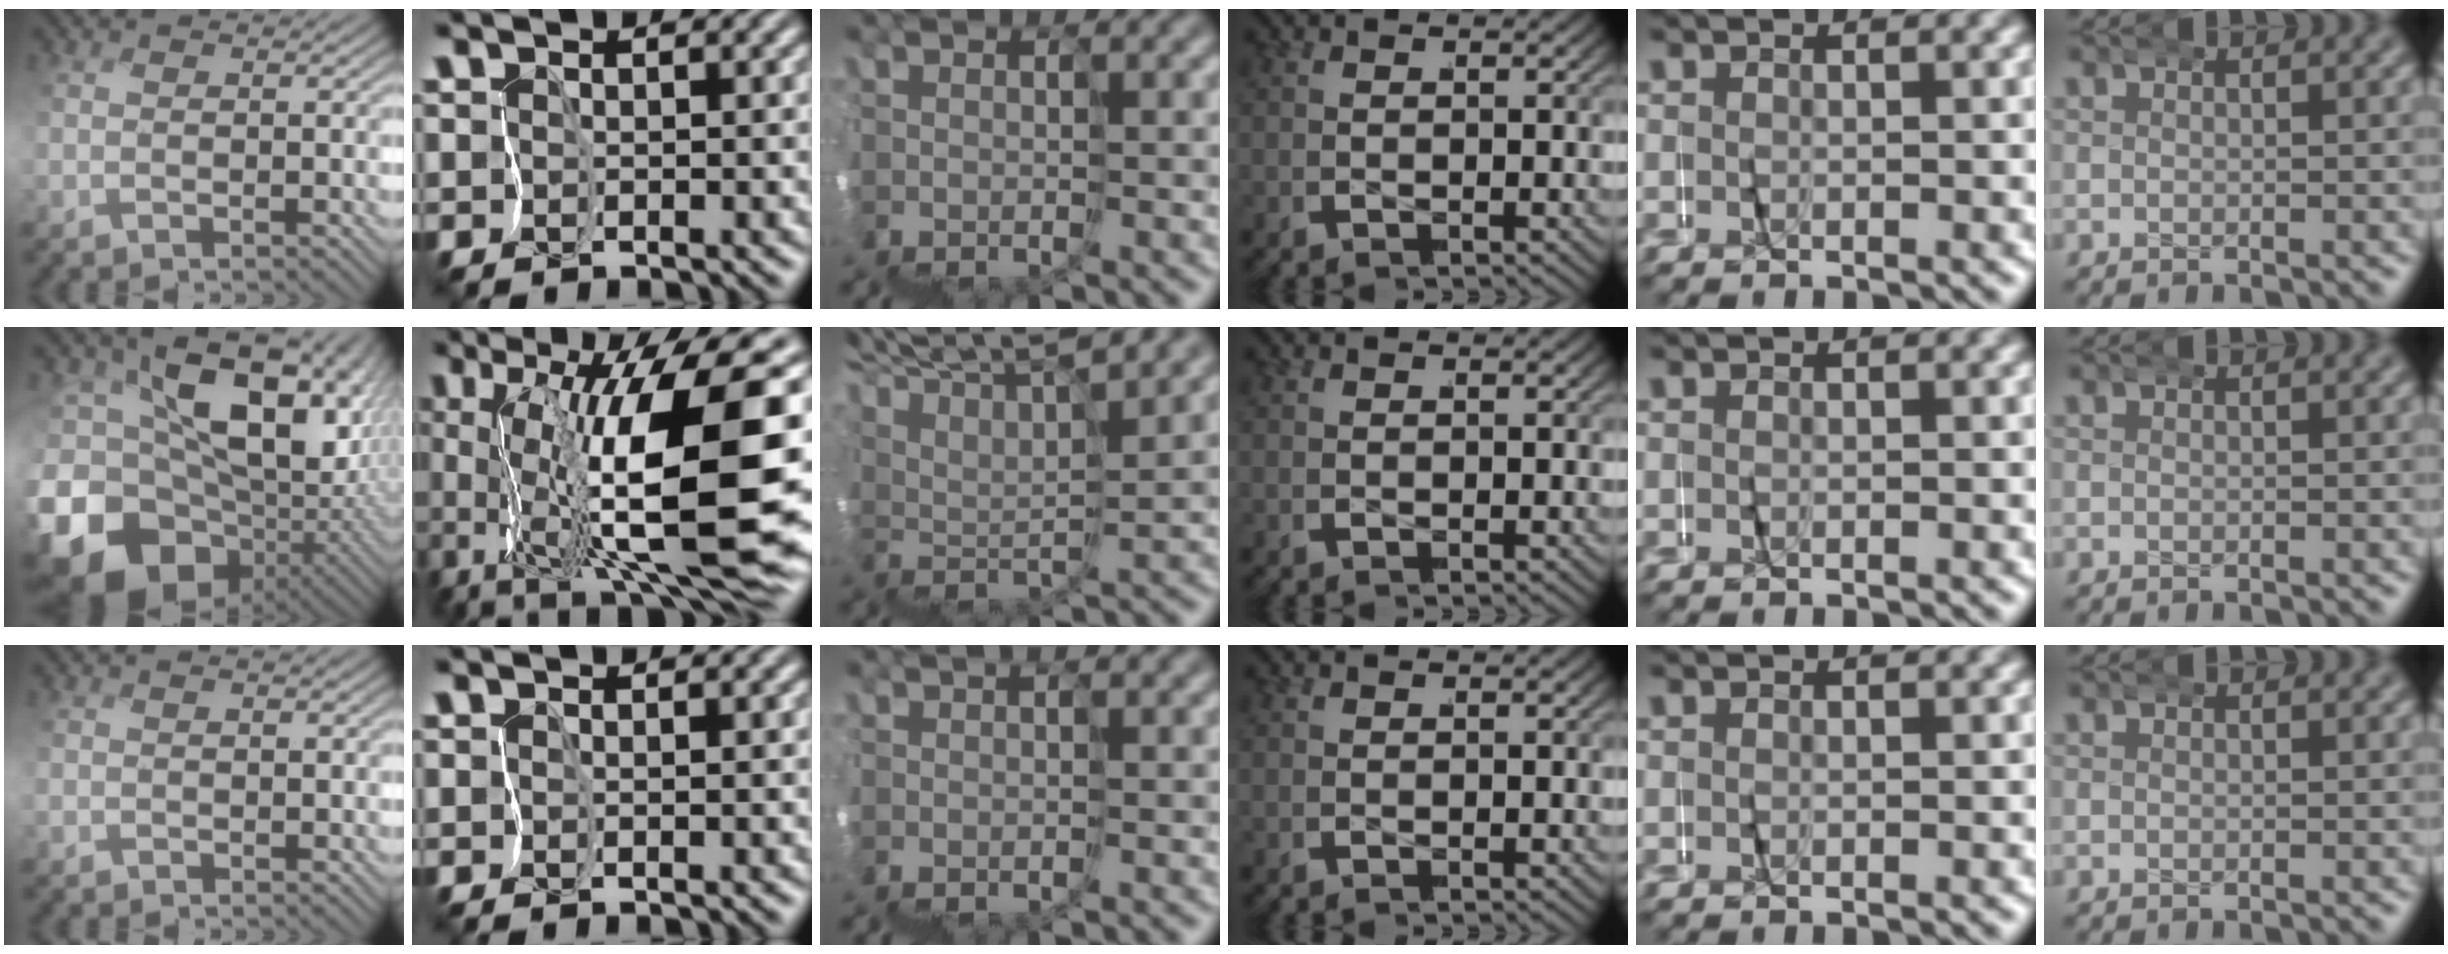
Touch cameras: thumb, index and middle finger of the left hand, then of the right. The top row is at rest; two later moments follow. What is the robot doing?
{"motion": "wrap", "object": "netting"}